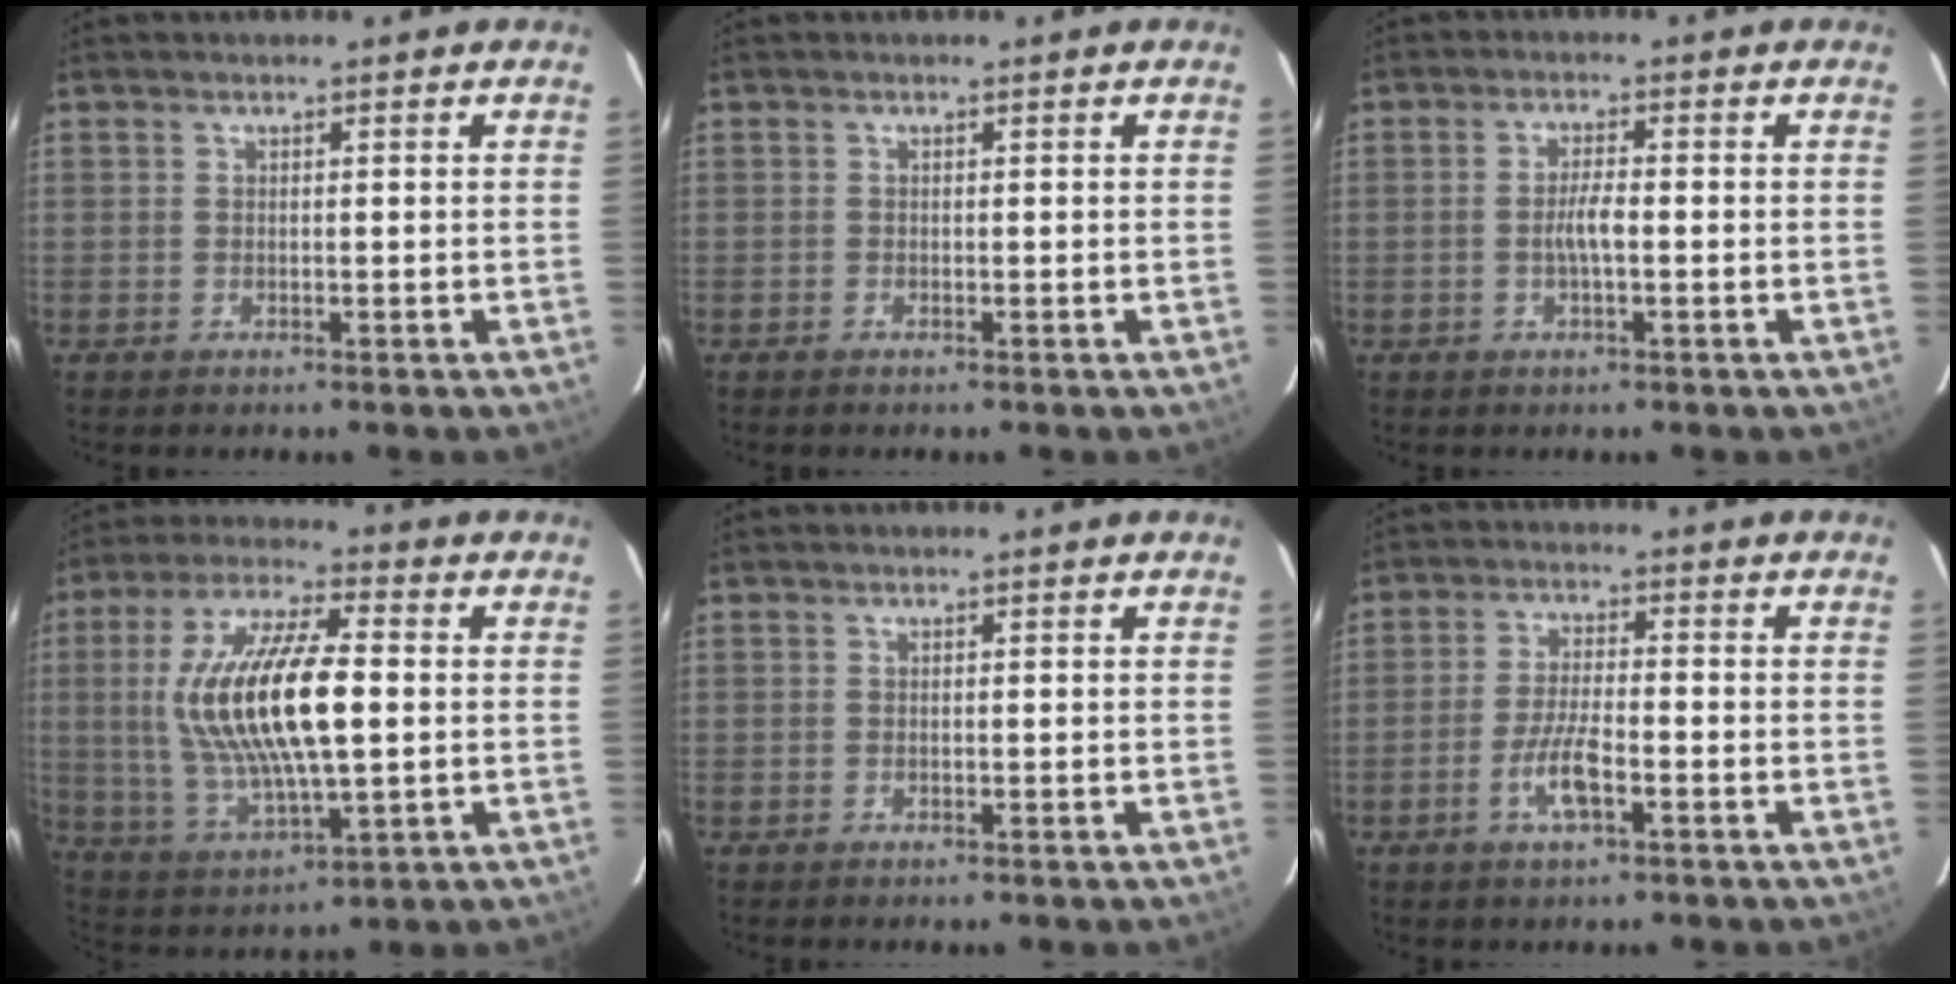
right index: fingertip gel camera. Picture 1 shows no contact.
{"total": 0.0}
{"total": 3.2, "force": [-0.7, 0.5, 3.1], "torque": [-0.058, 0.002, -0.013]}
{"total": 19.3, "force": [1.3, 6.6, 18.1], "torque": [-0.353, 0.006, 0.032]}
{"total": 0.0}
{"total": 6.2, "force": [-2.8, 1.5, 5.3], "torque": [-0.111, -0.004, -0.053]}